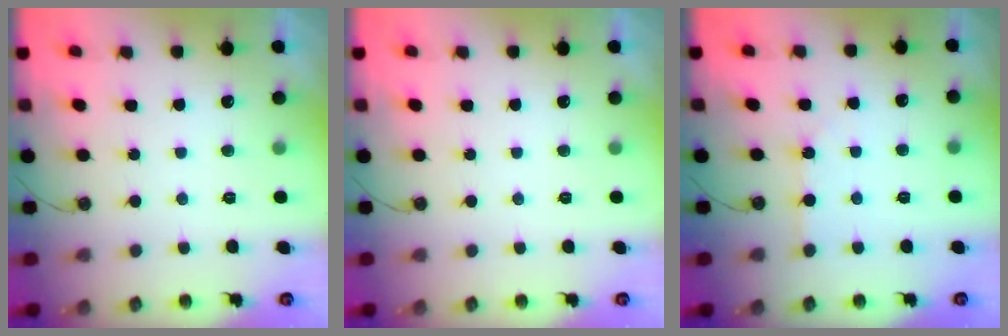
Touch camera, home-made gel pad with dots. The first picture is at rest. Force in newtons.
{"total": 0.0}
{"total": 2.7, "press": 2.7, "slide": 0.4}